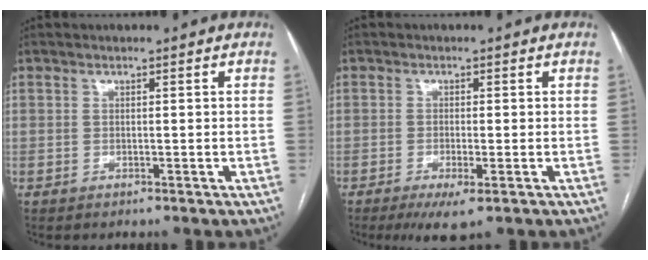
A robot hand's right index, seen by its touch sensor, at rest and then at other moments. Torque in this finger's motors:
{"motor_torque": [0.59, 0.00, 0.24, 0.06]}